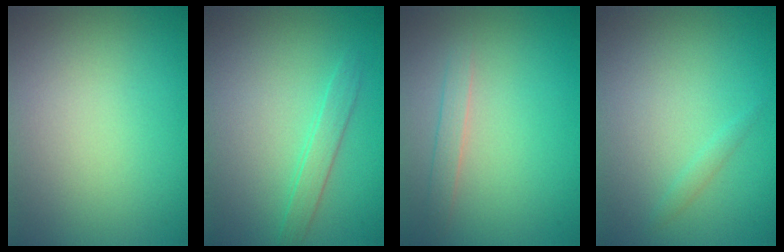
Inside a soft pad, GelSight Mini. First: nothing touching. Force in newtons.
{"total": 1.7, "press": 1.7, "slide": 0.1}
{"total": 1.3, "press": 1.3, "slide": 0.1}
{"total": 0.7, "press": 0.7, "slide": 0.0}